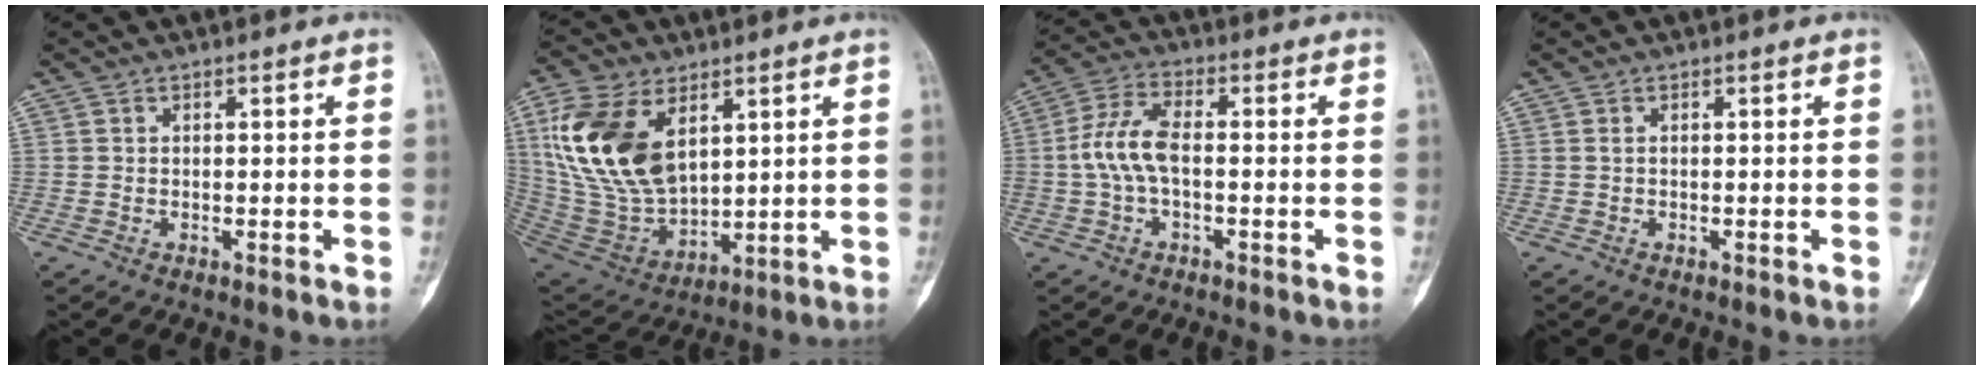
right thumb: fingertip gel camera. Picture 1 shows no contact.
{"total": 19.6, "force": [6.8, 11.6, 14.3], "torque": [-0.272, -0.027, 0.142]}
{"total": 7.9, "force": [-0.7, 3.7, 7.0], "torque": [-0.158, 0.026, -0.019]}
{"total": 0.0}